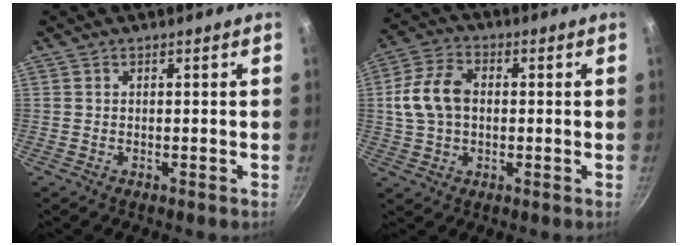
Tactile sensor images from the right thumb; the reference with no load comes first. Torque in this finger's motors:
{"motor_torque": [-0.35, 0.50, 0.15, -0.15, 0.11]}